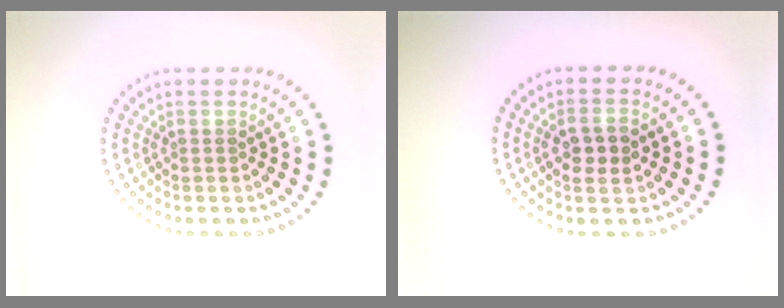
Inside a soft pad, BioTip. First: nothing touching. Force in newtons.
{"total": 2.7, "press": 2.7, "slide": 0.5}